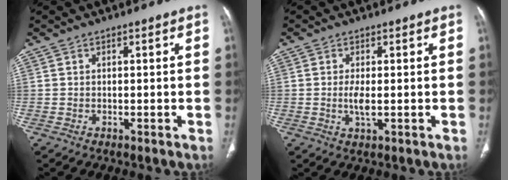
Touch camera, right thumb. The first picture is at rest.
{"total": 2.9, "force": [-0.2, 0.9, 2.7], "torque": [-0.063, -0.007, -0.003]}